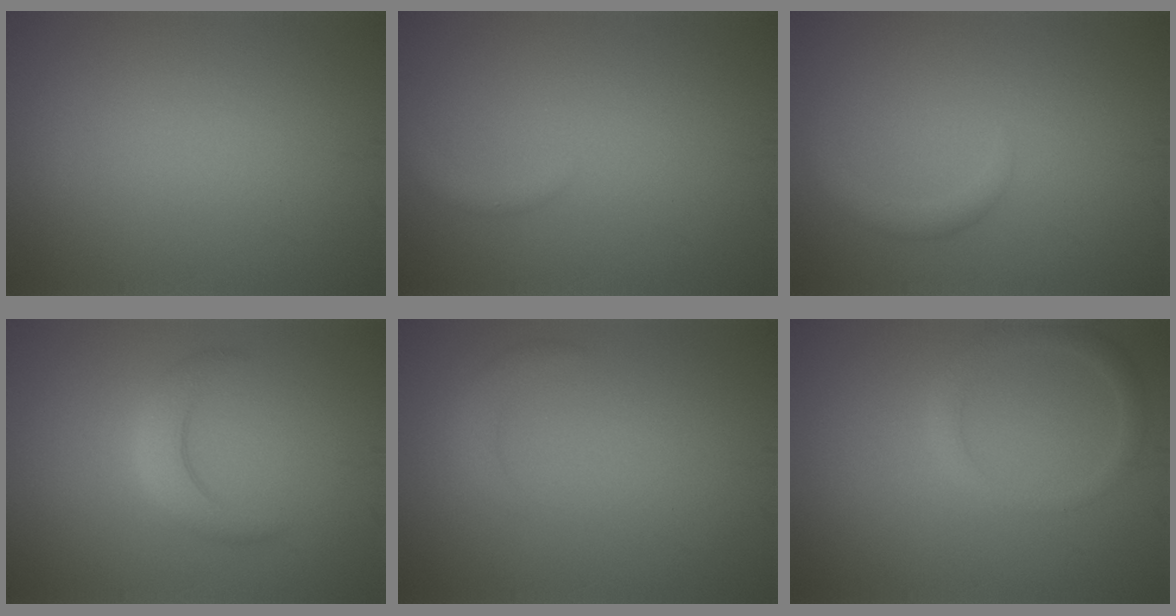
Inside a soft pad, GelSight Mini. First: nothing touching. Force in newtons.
{"total": 1.4, "press": 1.4, "slide": 0.2}
{"total": 1.7, "press": 1.7, "slide": 0.2}
{"total": 2.9, "press": 2.9, "slide": 0.1}
{"total": 1.3, "press": 1.3, "slide": 0.1}
{"total": 1.9, "press": 1.9, "slide": 0.1}